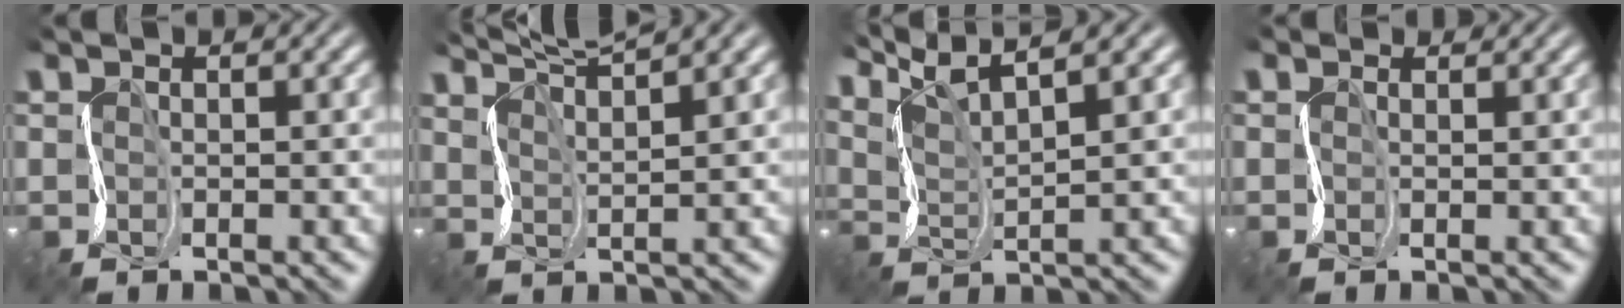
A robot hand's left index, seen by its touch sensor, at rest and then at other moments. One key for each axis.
{"total": 5.6, "fx": 5.1, "fy": 0.1, "fz": 2.3, "tx": -0.037, "ty": 0.020, "tz": 0.069}
{"total": 5.7, "fx": 5.2, "fy": 0.2, "fz": 2.4, "tx": -0.056, "ty": 0.014, "tz": 0.090}
{"total": 0.6, "fx": 0.1, "fy": 0.5, "fz": 0.1, "tx": 0.000, "ty": -0.001, "tz": 0.001}